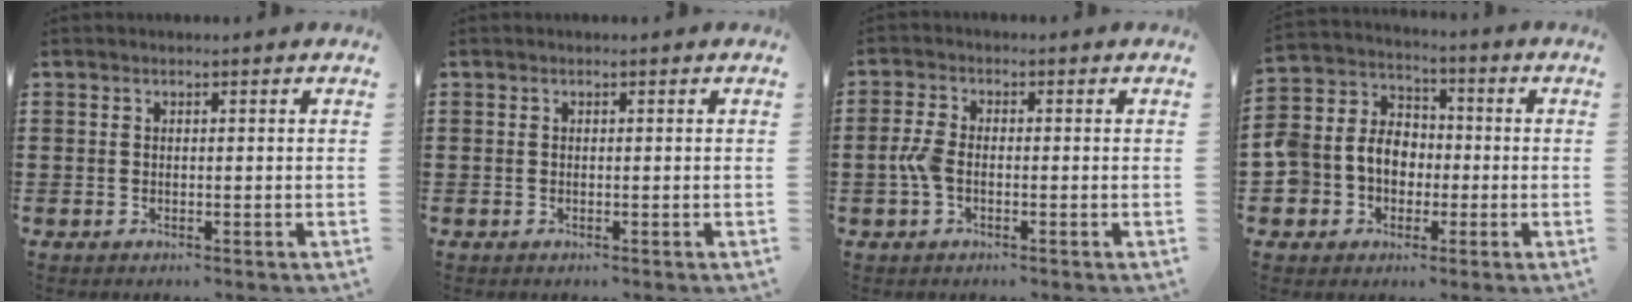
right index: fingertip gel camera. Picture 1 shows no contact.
{"total": 0.0}
{"total": 3.6, "force": [-0.9, 1.9, 2.9], "torque": [-0.083, -0.006, -0.024]}
{"total": 7.1, "force": [-1.0, 6.7, 2.3], "torque": [-0.085, 0.005, -0.024]}